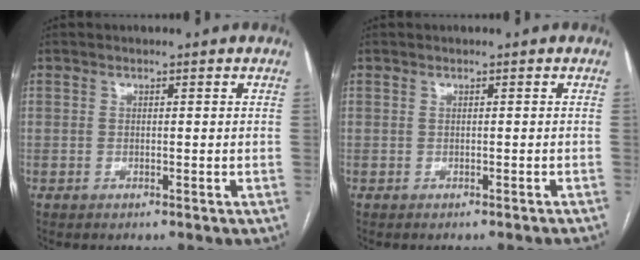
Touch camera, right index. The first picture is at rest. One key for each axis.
{"total": 2.1, "fx": -1.9, "fy": -0.3, "fz": 0.9, "tx": -0.011, "ty": 0.006, "tz": -0.020}